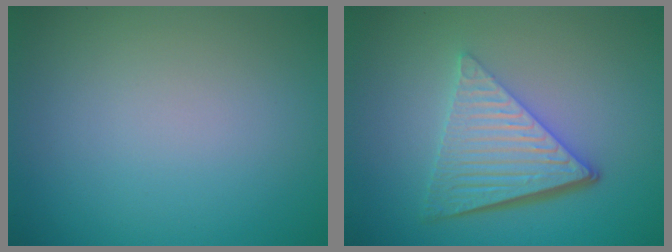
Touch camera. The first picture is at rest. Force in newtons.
{"total": 6.5, "press": 4.4, "slide": 4.8}